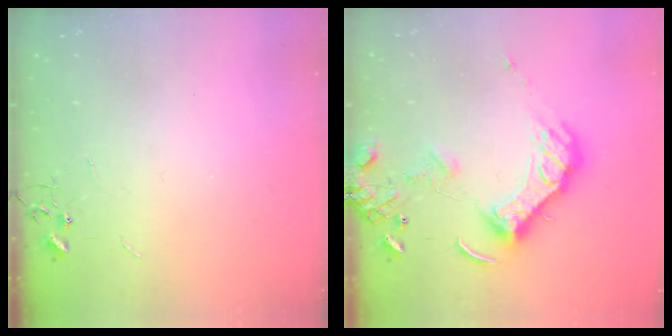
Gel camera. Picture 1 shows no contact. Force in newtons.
{"total": 15.3, "press": 15.2, "slide": 2.3}